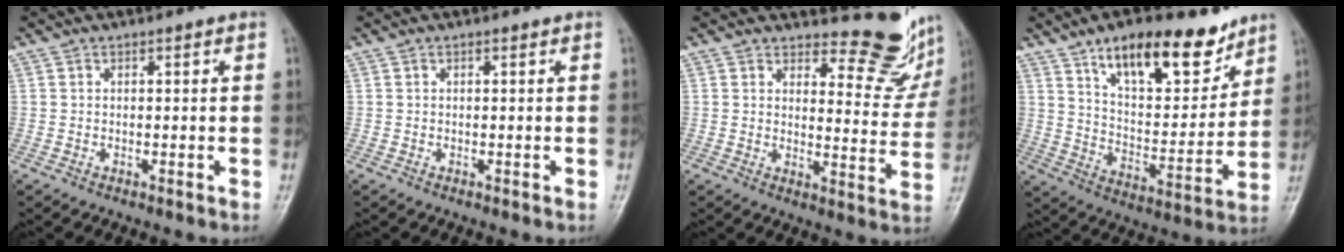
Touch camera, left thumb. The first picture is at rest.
{"total": 0.0}
{"total": 11.0, "force": [10.2, 3.4, 2.4], "torque": [0.001, -0.108, 0.115]}
{"total": 17.5, "force": [11.6, 7.0, 11.1], "torque": [-0.130, -0.068, 0.196]}